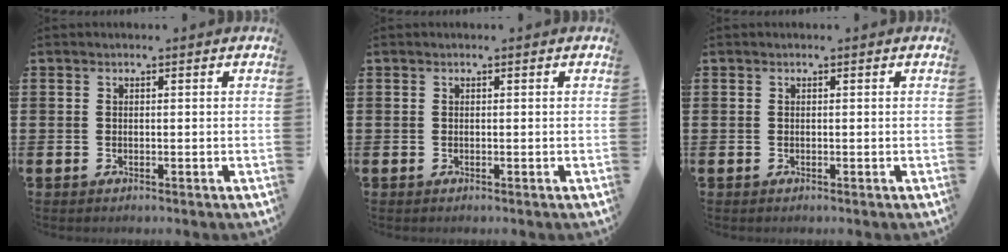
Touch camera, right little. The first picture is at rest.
{"total": 0.0}
{"total": 0.0}